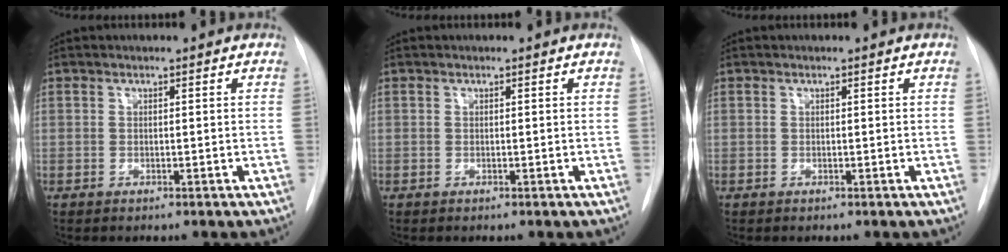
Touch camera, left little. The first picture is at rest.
{"total": 0.0}
{"total": 0.0}